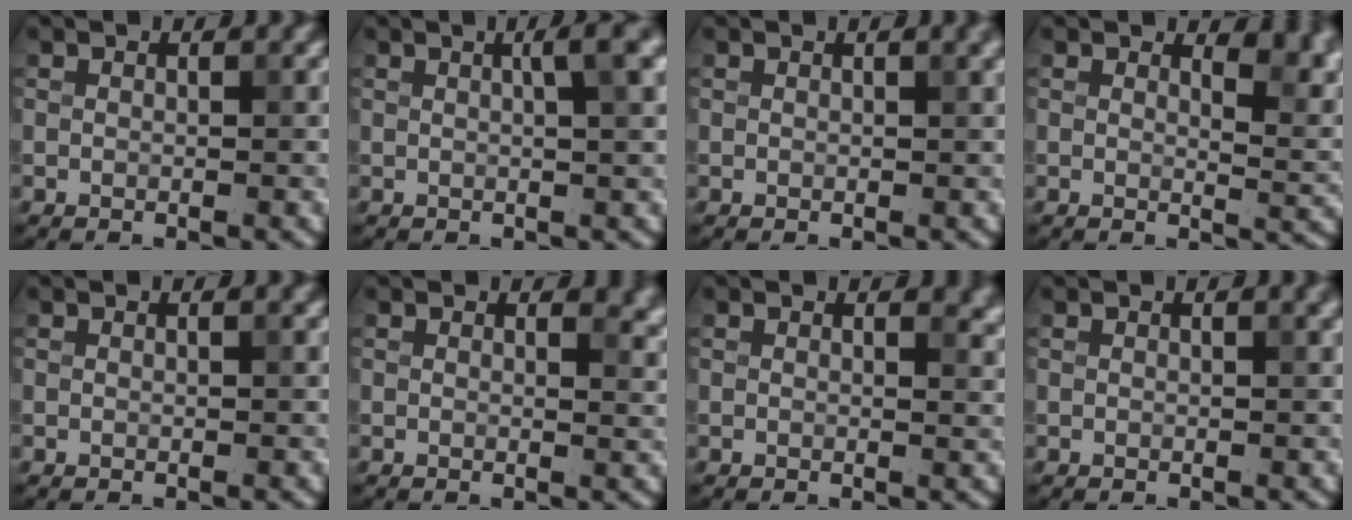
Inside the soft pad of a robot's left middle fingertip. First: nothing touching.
{"total": 3.8, "force": [1.2, 1.0, 3.5], "torque": [-0.036, 0.013, 0.013]}
{"total": 1.5, "force": [0.7, 0.5, 1.2], "torque": [-0.009, 0.005, 0.009]}
{"total": 4.4, "force": [3.0, 1.7, 2.7], "torque": [-0.028, -0.007, 0.038]}
{"total": 0.0}
{"total": 1.8, "force": [1.3, 0.7, 1.1], "torque": [-0.007, -0.006, 0.020]}
{"total": 1.5, "force": [1.1, 0.5, 0.9], "torque": [-0.005, -0.003, 0.017]}
{"total": 1.1, "force": [0.6, 0.3, 0.9], "torque": [-0.006, 0.005, 0.007]}